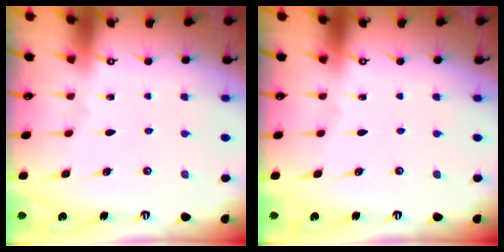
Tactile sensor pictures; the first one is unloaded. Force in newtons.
{"total": 0.0}